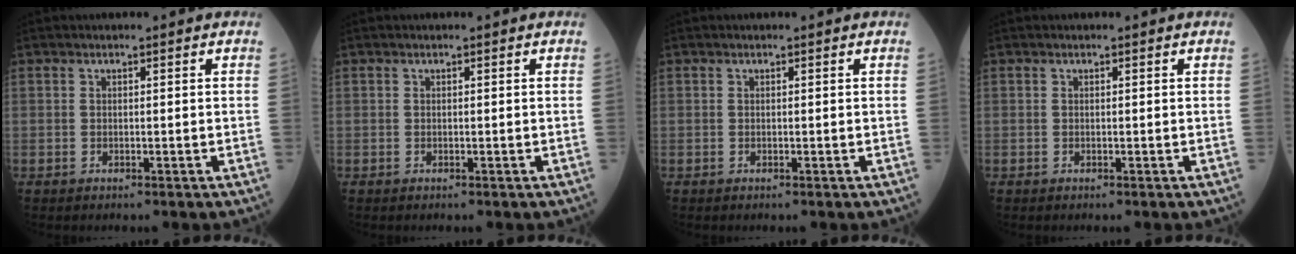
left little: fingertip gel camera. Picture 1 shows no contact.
{"total": 0.0}
{"total": 0.0}
{"total": 0.0}